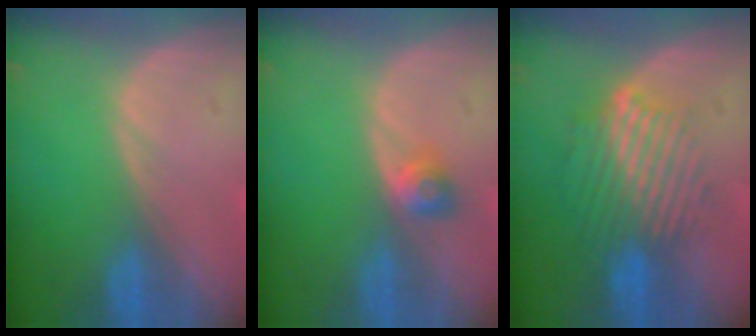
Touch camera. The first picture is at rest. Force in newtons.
{"total": 2.6, "press": 2.3, "slide": 1.2}
{"total": 9.7, "press": 8.1, "slide": 5.3}